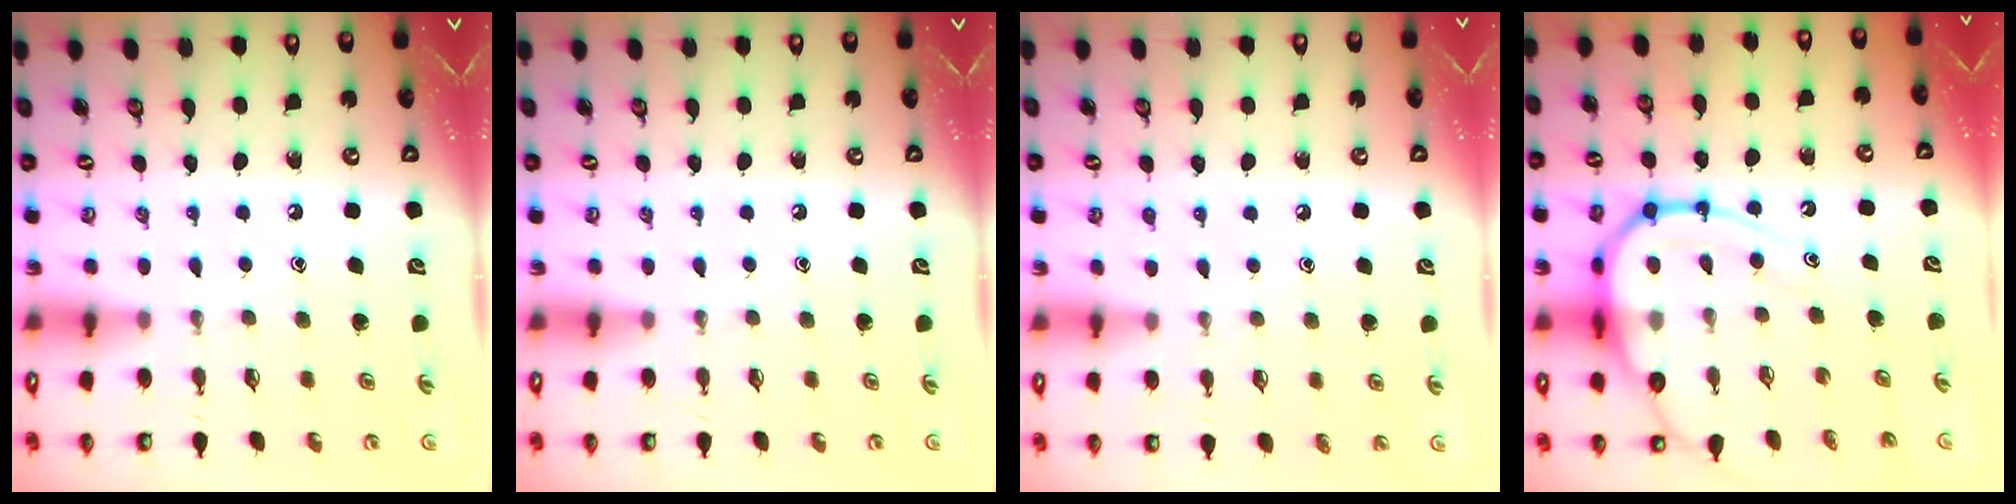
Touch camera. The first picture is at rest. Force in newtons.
{"total": 0.0}
{"total": 3.2, "press": 3.2, "slide": 0.5}
{"total": 16.1, "press": 16.0, "slide": 1.5}